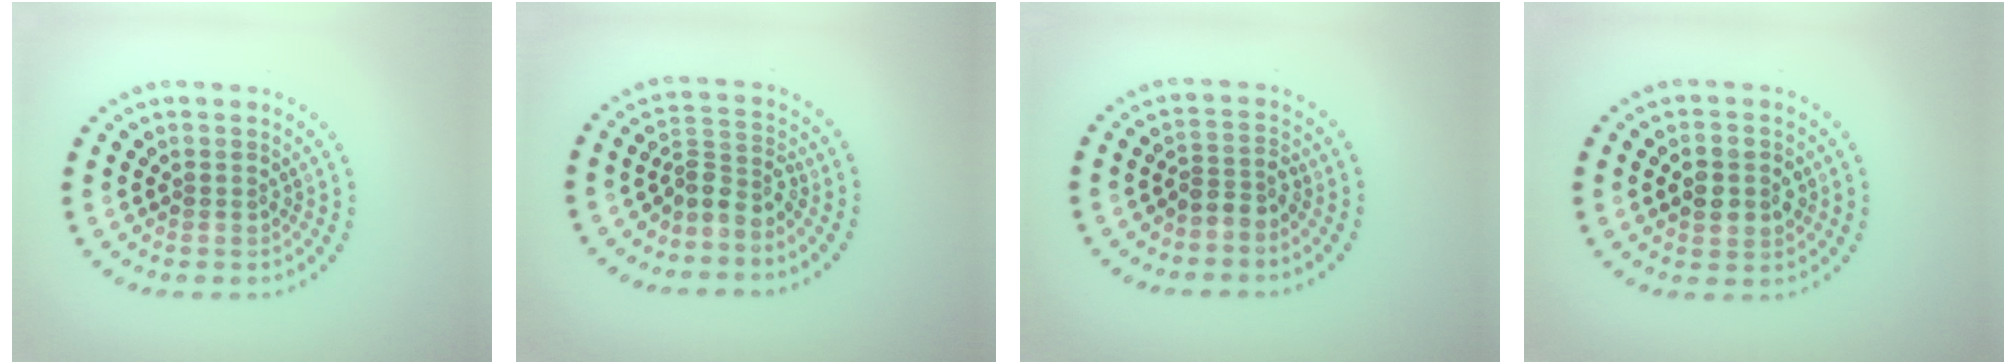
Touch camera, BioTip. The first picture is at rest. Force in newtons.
{"total": 2.8, "press": 2.1, "slide": 1.9}
{"total": 2.1, "press": 1.5, "slide": 1.5}
{"total": 3.4, "press": 3.4, "slide": 0.2}